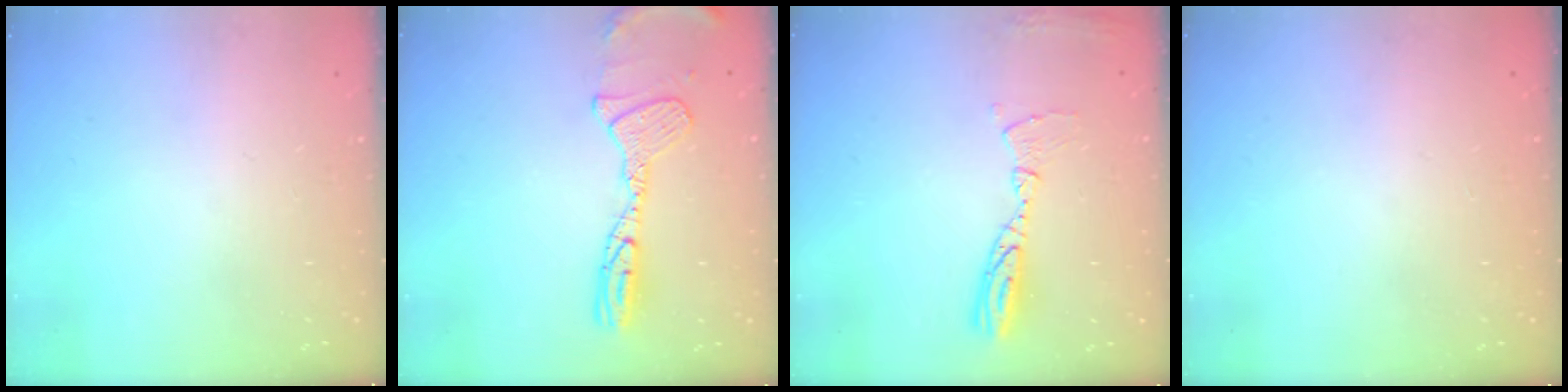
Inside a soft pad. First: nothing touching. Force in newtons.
{"total": 12.6, "press": 12.5, "slide": 1.4}
{"total": 10.0, "press": 10.0, "slide": 0.8}
{"total": 0.0}